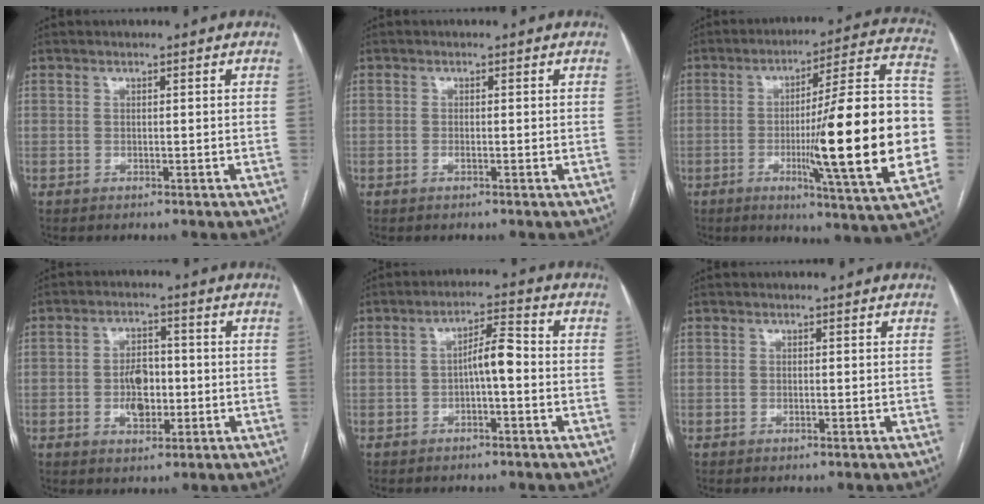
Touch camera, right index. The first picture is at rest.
{"total": 0.6, "force": [-0.2, 0.1, 0.5], "torque": [-0.011, 0.000, -0.004]}
{"total": 24.0, "force": [-4.1, 0.7, 23.7], "torque": [-0.296, 0.003, -0.065]}
{"total": 5.7, "force": [-1.0, 3.4, 4.5], "torque": [-0.080, 0.007, -0.013]}
{"total": 4.8, "force": [-0.8, 1.0, 4.6], "torque": [-0.074, 0.018, -0.012]}
{"total": 0.0}